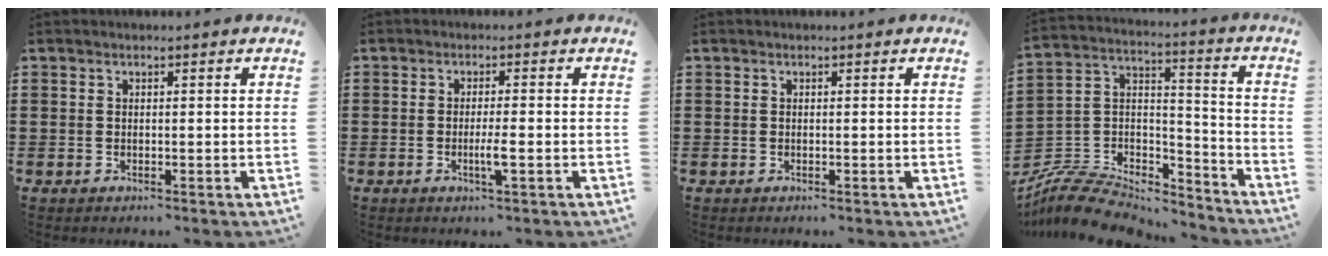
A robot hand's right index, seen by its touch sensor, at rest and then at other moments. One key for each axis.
{"total": 2.9, "fx": -0.9, "fy": 0.1, "fz": 2.8, "tx": -0.048, "ty": -0.004, "tz": -0.017}
{"total": 0.0}
{"total": 9.2, "fx": -8.2, "fy": 3.3, "fz": 2.5, "tx": -0.060, "ty": 0.015, "tz": -0.163}